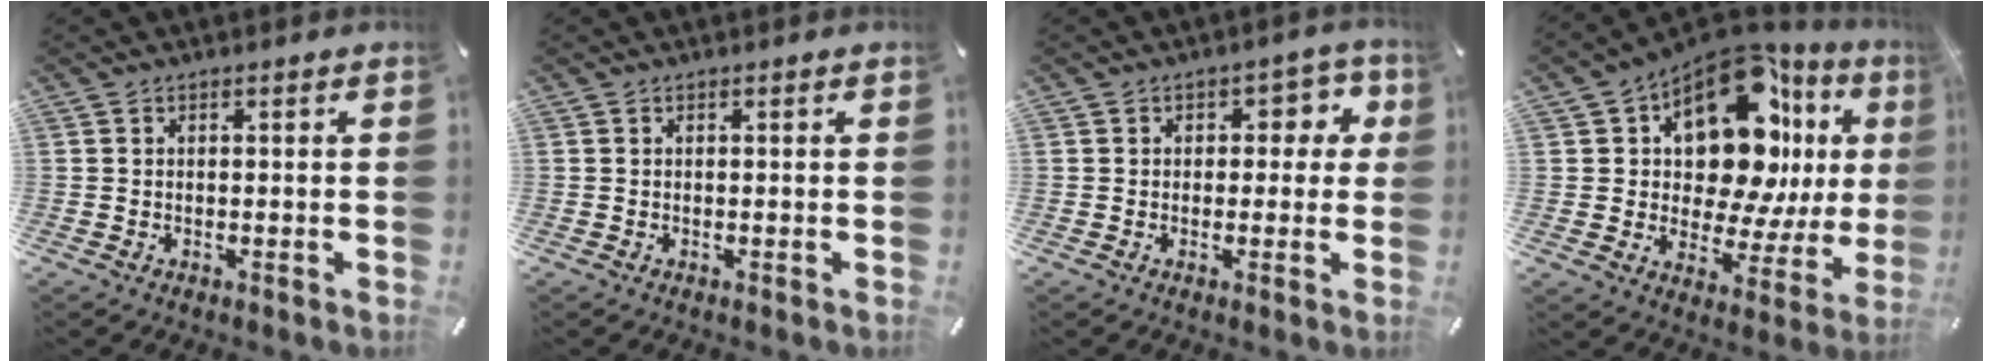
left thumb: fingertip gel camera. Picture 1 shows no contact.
{"total": 0.0}
{"total": 5.7, "force": [1.1, 4.2, 3.7], "torque": [-0.039, 0.002, 0.011]}
{"total": 19.0, "force": [8.4, 10.4, 13.6], "torque": [-0.205, -0.078, 0.136]}